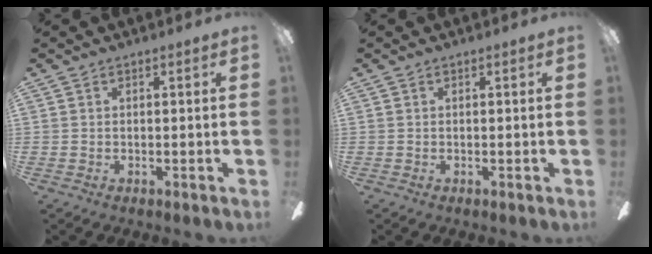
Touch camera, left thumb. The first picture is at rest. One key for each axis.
{"total": 0.0}